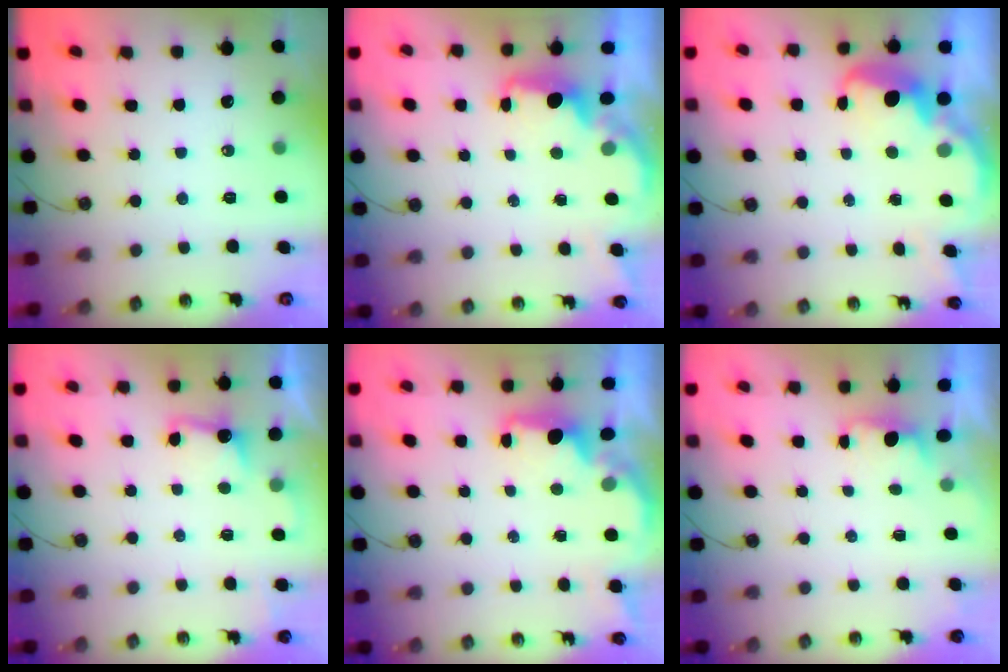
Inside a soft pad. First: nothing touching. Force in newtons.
{"total": 2.0, "press": 1.8, "slide": 0.8}
{"total": 3.2, "press": 3.2, "slide": 0.6}
{"total": 2.9, "press": 2.7, "slide": 1.0}
{"total": 1.8, "press": 1.7, "slide": 0.6}
{"total": 0.6, "press": 0.1, "slide": 0.6}